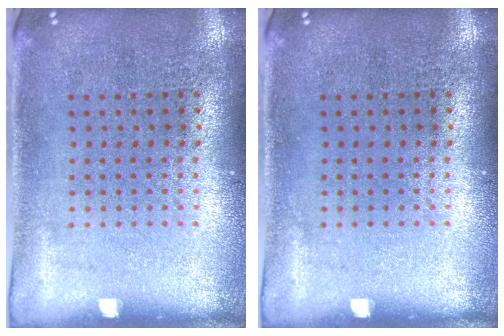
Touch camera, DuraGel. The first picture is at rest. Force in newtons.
{"total": 0.0}